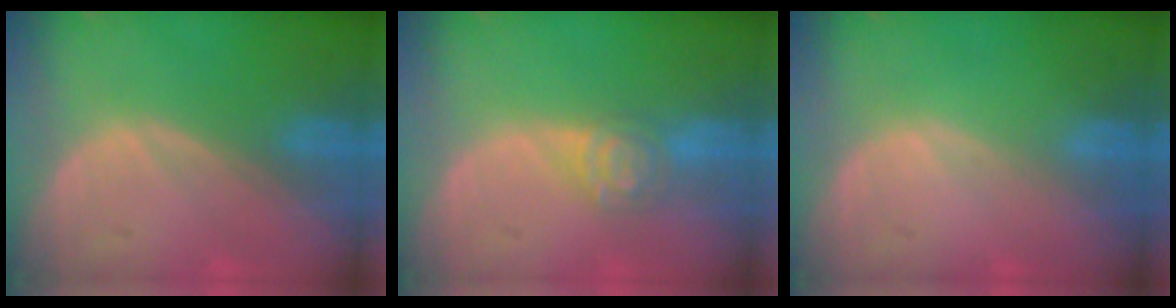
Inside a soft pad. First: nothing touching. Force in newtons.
{"total": 4.1, "press": 4.0, "slide": 0.8}
{"total": 0.0}